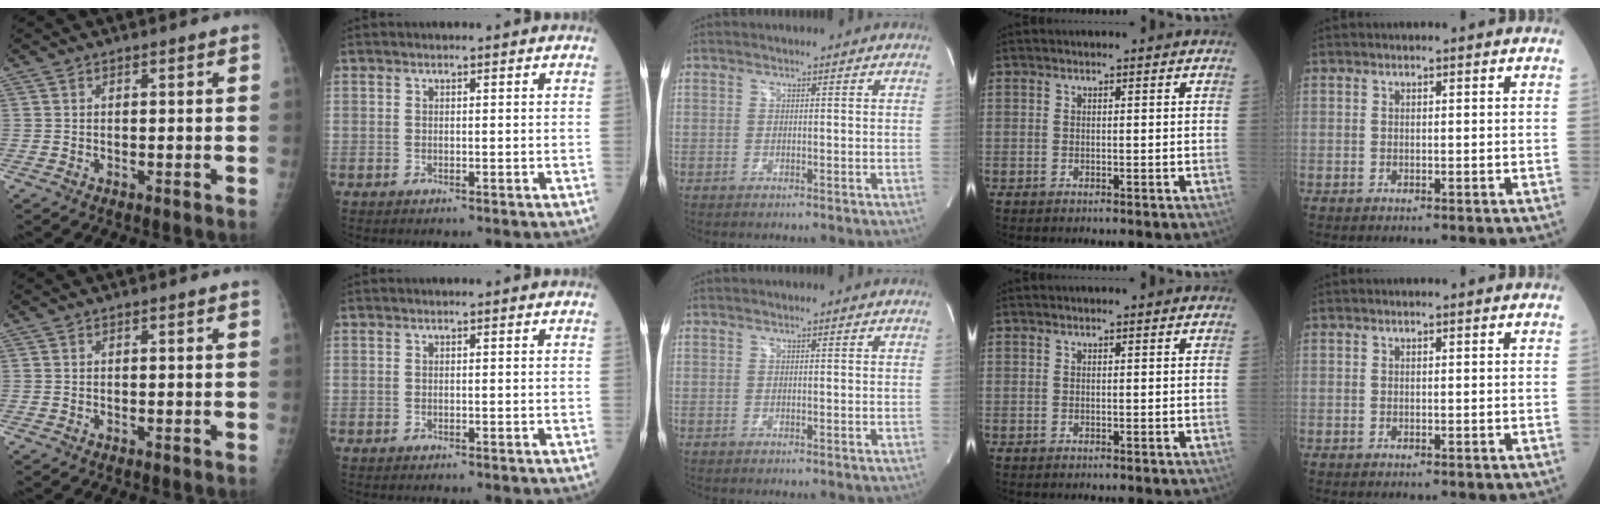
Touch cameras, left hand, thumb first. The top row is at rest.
{}